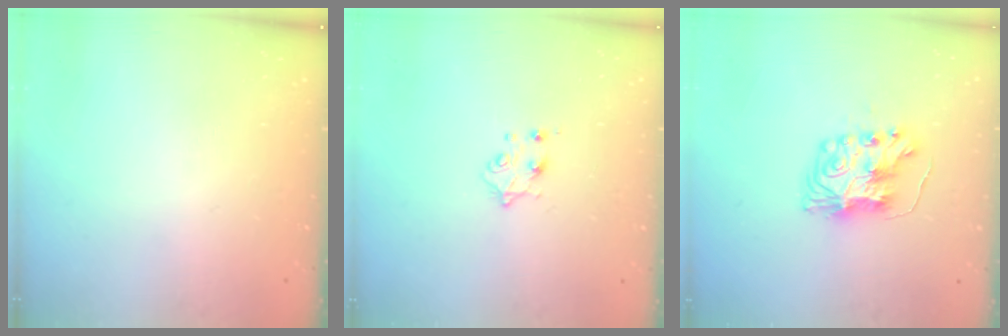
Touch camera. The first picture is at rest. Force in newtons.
{"total": 5.2, "press": 5.2, "slide": 0.5}
{"total": 8.3, "press": 8.3, "slide": 0.2}